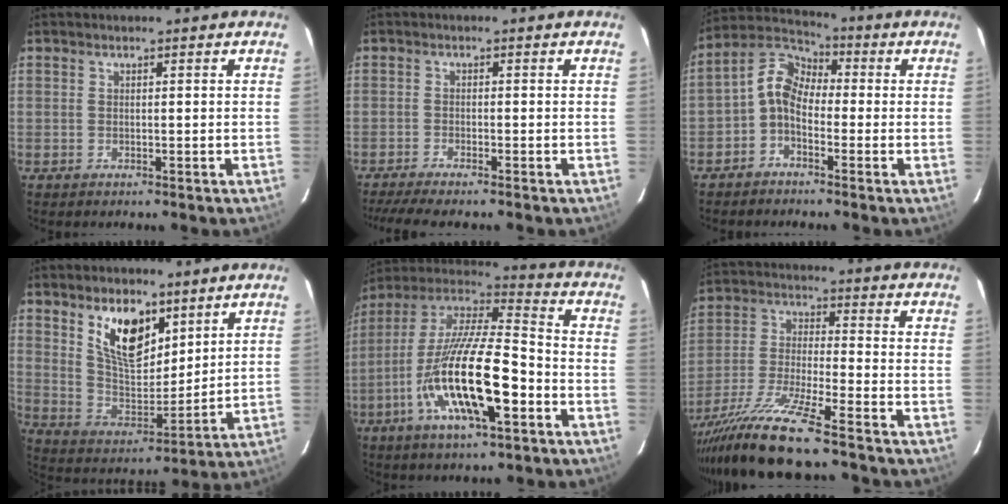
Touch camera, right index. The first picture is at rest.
{"total": 6.0, "force": [-5.1, -0.1, 3.0], "torque": [-0.074, -0.016, -0.089]}
{"total": 6.8, "force": [-2.0, 4.7, 4.6], "torque": [-0.097, 0.025, -0.052]}
{"total": 12.6, "force": [7.2, 6.3, 8.2], "torque": [-0.145, 0.001, 0.143]}
{"total": 21.3, "force": [-7.9, 5.5, 19.0], "torque": [-0.356, -0.029, -0.151]}
{"total": 16.3, "force": [-13.2, -0.1, 9.6], "torque": [-0.202, -0.036, -0.244]}